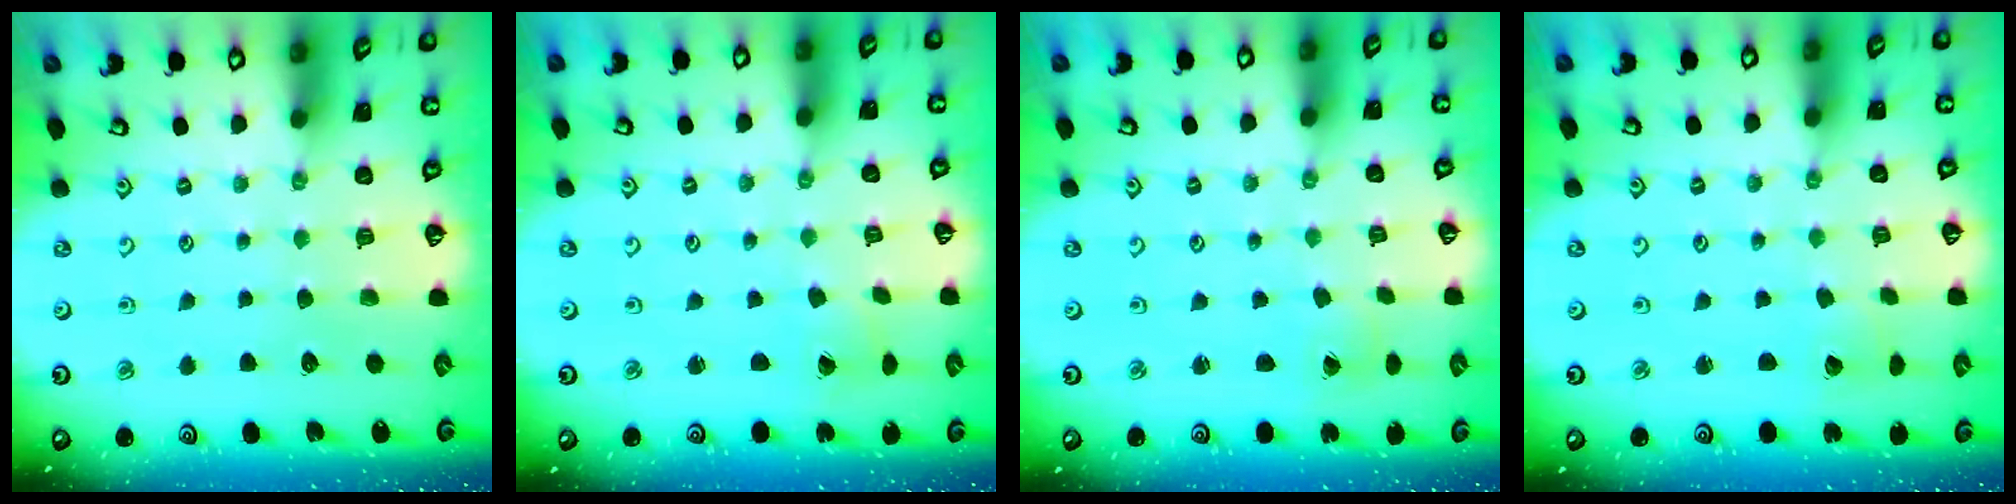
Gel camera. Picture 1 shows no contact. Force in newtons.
{"total": 1.1, "press": 1.1, "slide": 0.0}
{"total": 1.0, "press": 1.0, "slide": 0.0}
{"total": 2.5, "press": 2.5, "slide": 0.1}